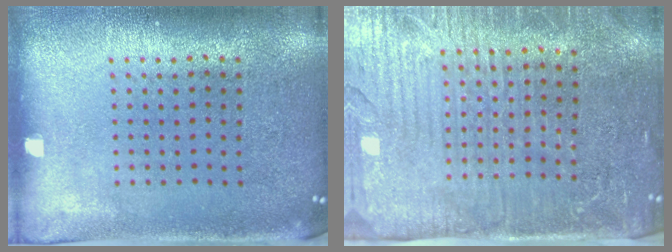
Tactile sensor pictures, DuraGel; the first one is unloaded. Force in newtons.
{"total": 4.3, "press": 3.9, "slide": 1.8}